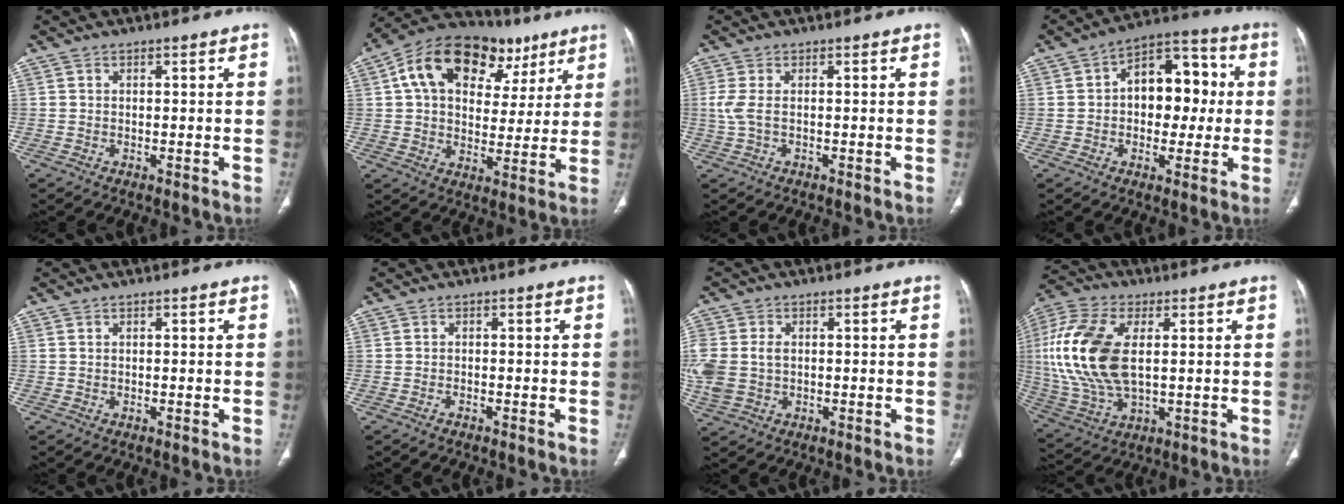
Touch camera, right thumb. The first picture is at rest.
{"total": 22.8, "force": [9.7, 14.5, 14.6], "torque": [-0.200, 0.025, 0.152]}
{"total": 2.9, "force": [-0.2, 1.3, 2.6], "torque": [-0.078, 0.000, -0.003]}
{"total": 14.0, "force": [1.1, 9.3, 10.4], "torque": [-0.099, 0.033, 0.008]}
{"total": 0.0}
{"total": 0.6, "force": [-0.5, 0.2, 0.2], "torque": [-0.009, 0.005, -0.010]}
{"total": 10.7, "force": [-0.1, 8.1, 7.0], "torque": [-0.203, 0.004, 0.010]}
{"total": 18.9, "force": [2.4, 10.2, 15.7], "torque": [-0.352, -0.003, 0.048]}